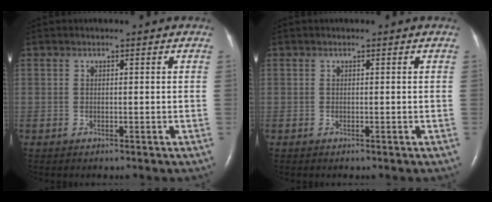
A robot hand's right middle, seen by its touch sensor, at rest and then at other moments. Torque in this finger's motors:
{"motor_torque": [0.00, -0.01, 0.00, 0.01]}